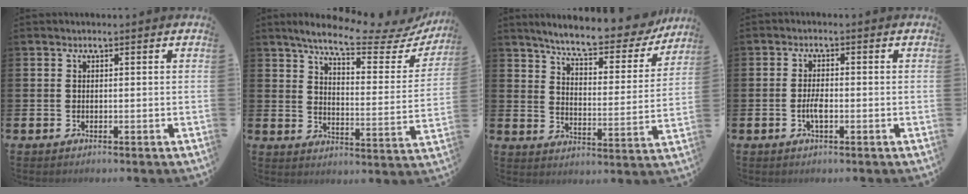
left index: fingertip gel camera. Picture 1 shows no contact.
{"total": 8.4, "force": [7.2, 1.2, 4.1], "torque": [-0.095, -0.048, 0.116]}
{"total": 7.7, "force": [7.1, 1.2, 2.8], "torque": [-0.071, -0.055, 0.115]}
{"total": 2.6, "force": [-0.7, 0.9, 2.3], "torque": [-0.039, 0.000, -0.014]}